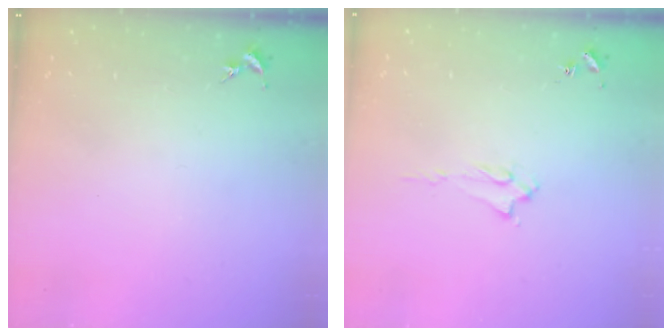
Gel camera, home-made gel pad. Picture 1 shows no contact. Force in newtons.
{"total": 1.9, "press": 1.8, "slide": 0.4}